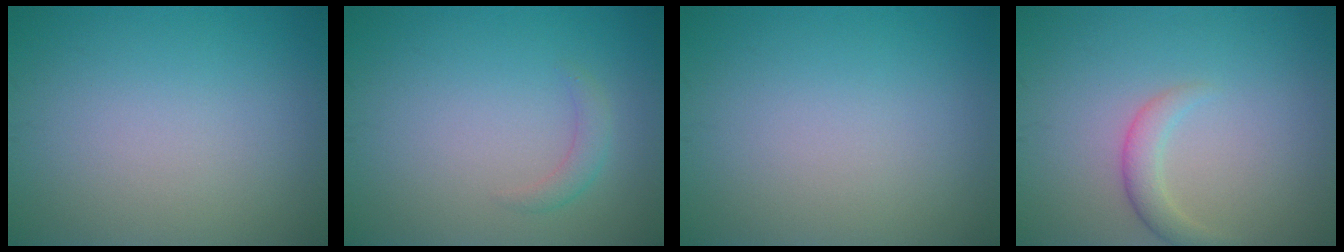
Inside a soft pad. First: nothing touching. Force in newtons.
{"total": 1.4, "press": 1.4, "slide": 0.0}
{"total": 0.0}
{"total": 2.0, "press": 2.0, "slide": 0.1}